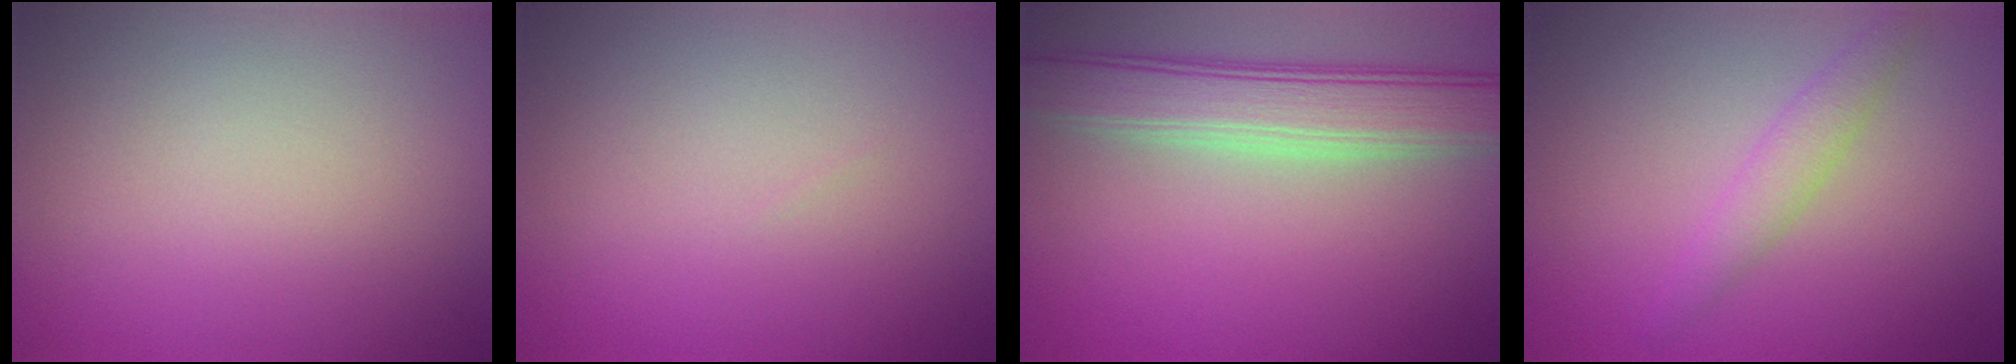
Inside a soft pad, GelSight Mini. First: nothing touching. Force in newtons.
{"total": 0.0}
{"total": 6.0, "press": 5.9, "slide": 0.5}
{"total": 2.0, "press": 2.0, "slide": 0.0}